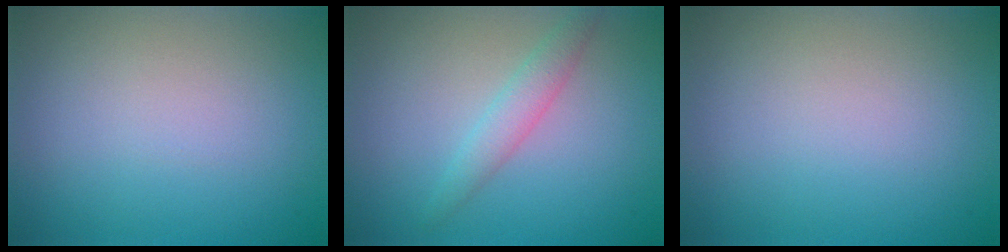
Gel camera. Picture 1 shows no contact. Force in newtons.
{"total": 2.0, "press": 2.0, "slide": 0.0}
{"total": 0.0}